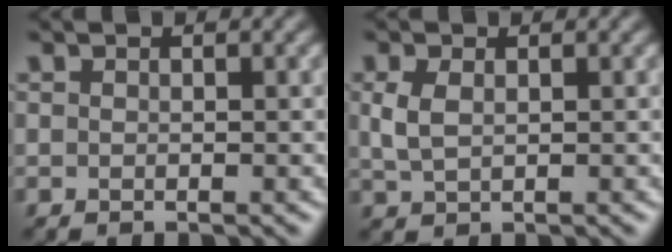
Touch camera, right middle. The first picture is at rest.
{"total": 2.2, "force": [0.4, 1.3, 1.7], "torque": [-0.046, 0.000, 0.013]}